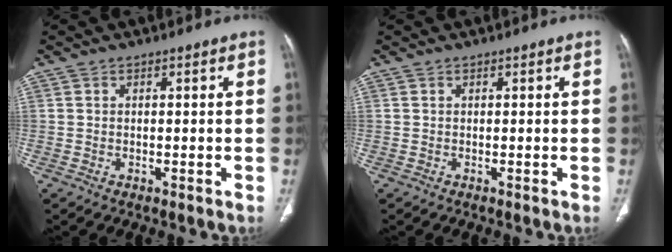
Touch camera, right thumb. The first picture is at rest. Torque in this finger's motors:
{"motor_torque": [0.00, 0.00, -0.05, -0.03, 0.00]}